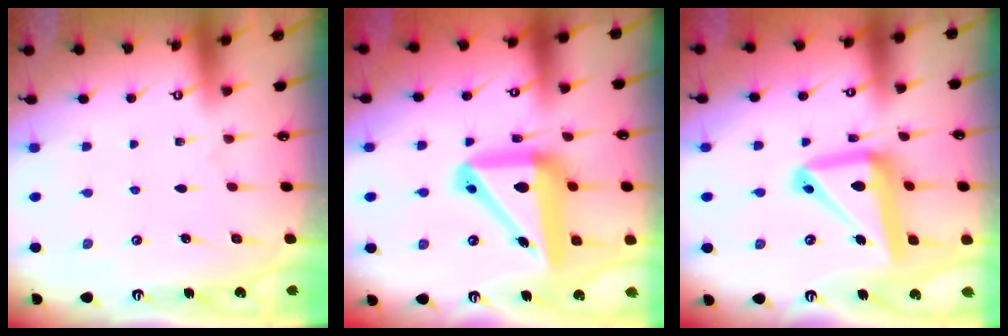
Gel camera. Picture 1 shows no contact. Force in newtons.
{"total": 18.8, "press": 18.6, "slide": 2.9}
{"total": 16.2, "press": 16.1, "slide": 1.8}